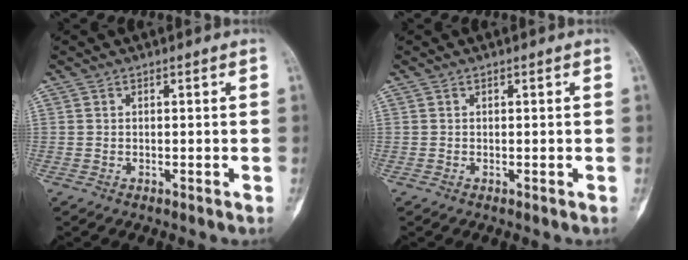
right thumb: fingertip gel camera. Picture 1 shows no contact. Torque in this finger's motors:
{"motor_torque": [2.79, 2.22, 1.22, -1.12, 0.02]}